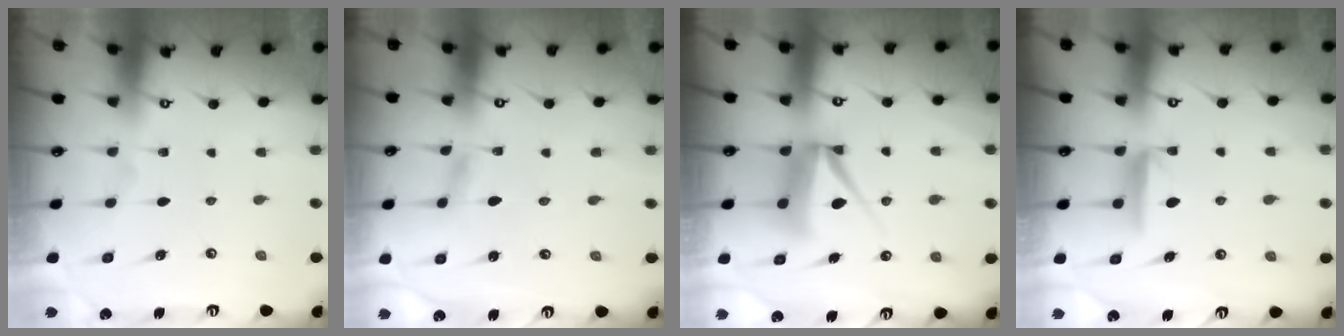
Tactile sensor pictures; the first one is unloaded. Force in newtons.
{"total": 1.9, "press": 1.9, "slide": 0.2}
{"total": 9.3, "press": 9.3, "slide": 1.0}
{"total": 5.4, "press": 5.4, "slide": 0.5}